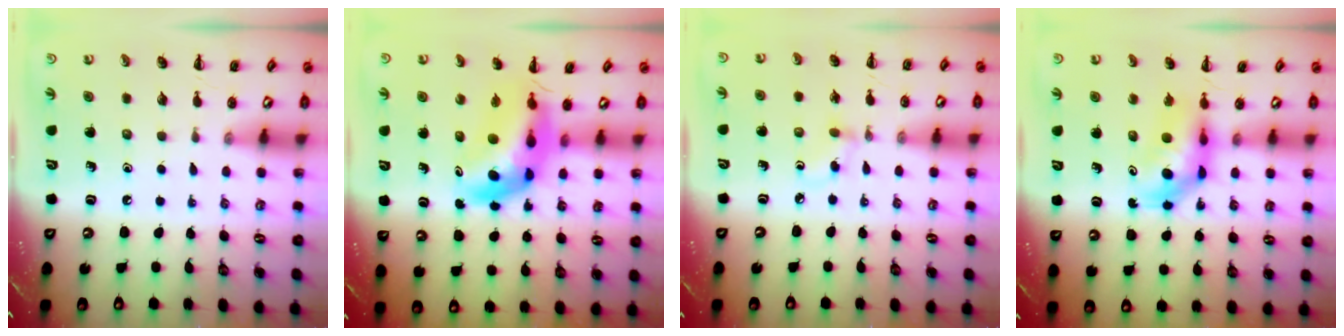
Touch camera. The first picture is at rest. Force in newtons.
{"total": 8.8, "press": 8.3, "slide": 3.0}
{"total": 4.4, "press": 4.0, "slide": 1.7}
{"total": 5.7, "press": 5.6, "slide": 0.8}